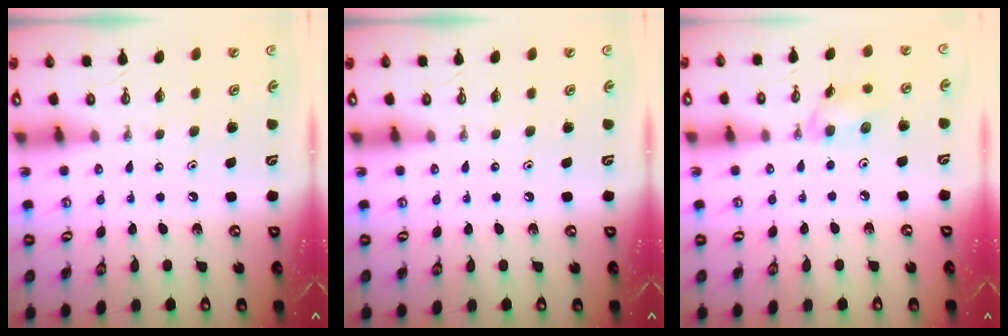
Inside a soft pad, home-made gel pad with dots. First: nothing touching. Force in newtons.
{"total": 0.0}
{"total": 7.3, "press": 7.1, "slide": 1.2}